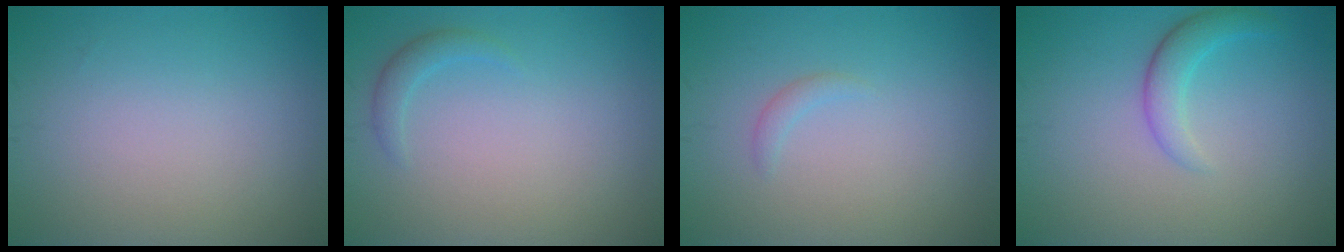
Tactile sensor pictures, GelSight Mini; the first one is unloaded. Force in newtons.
{"total": 1.3, "press": 1.3, "slide": 0.2}
{"total": 0.8, "press": 0.8, "slide": 0.1}
{"total": 2.4, "press": 2.4, "slide": 0.1}